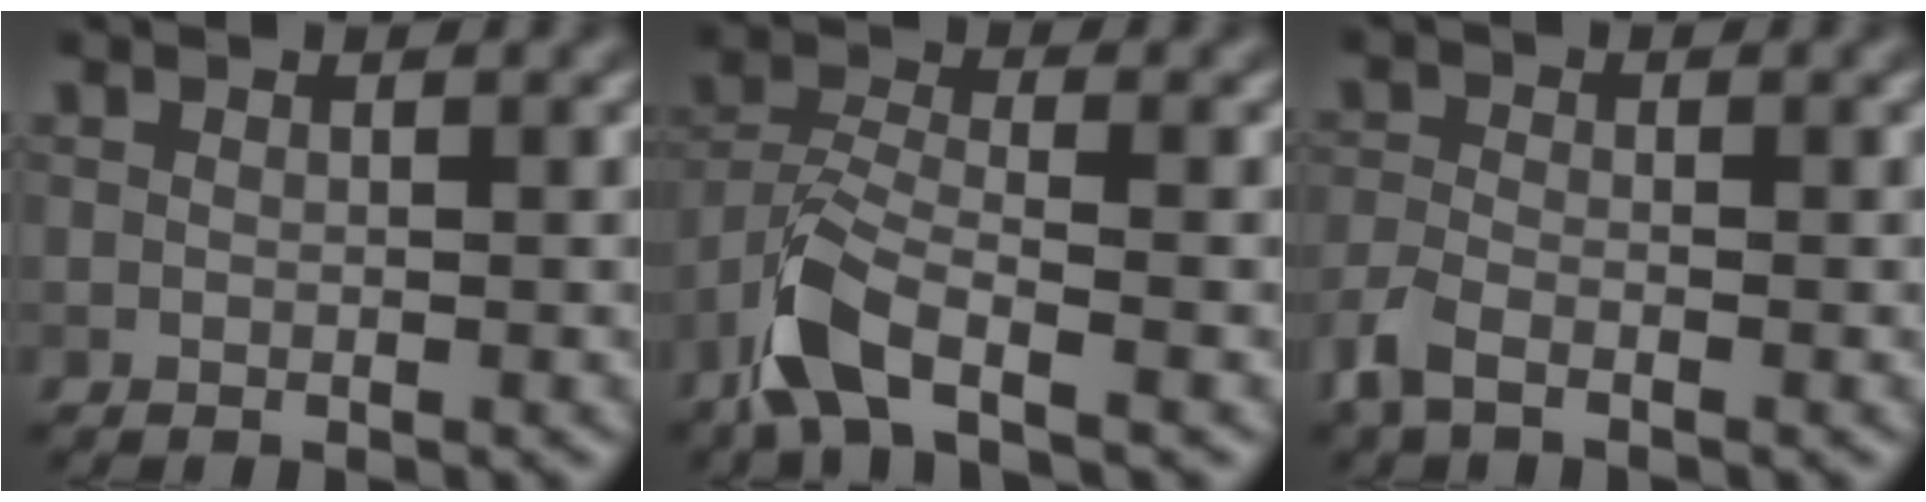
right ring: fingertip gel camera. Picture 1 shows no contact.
{"total": 5.5, "force": [-3.6, 1.8, 3.8], "torque": [-0.079, -0.002, -0.082]}
{"total": 2.7, "force": [-1.8, 1.1, 1.7], "torque": [-0.042, -0.006, -0.050]}